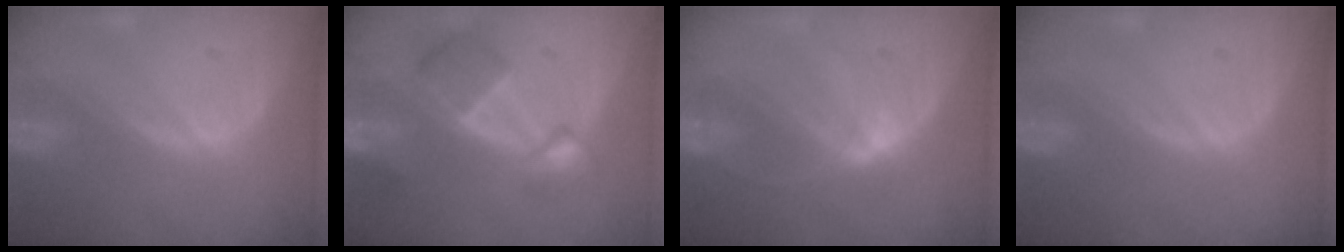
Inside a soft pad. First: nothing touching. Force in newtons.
{"total": 7.4, "press": 6.8, "slide": 2.8}
{"total": 3.7, "press": 3.3, "slide": 1.7}
{"total": 0.0}